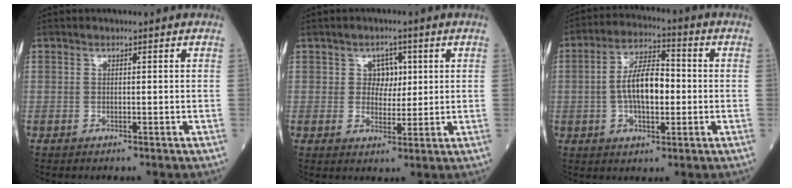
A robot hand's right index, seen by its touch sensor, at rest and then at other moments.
{"total": 3.6, "force": [1.1, 2.8, 2.0], "torque": [-0.021, 0.004, 0.019]}
{"total": 9.2, "force": [-0.6, 3.7, 8.4], "torque": [-0.161, 0.016, -0.012]}